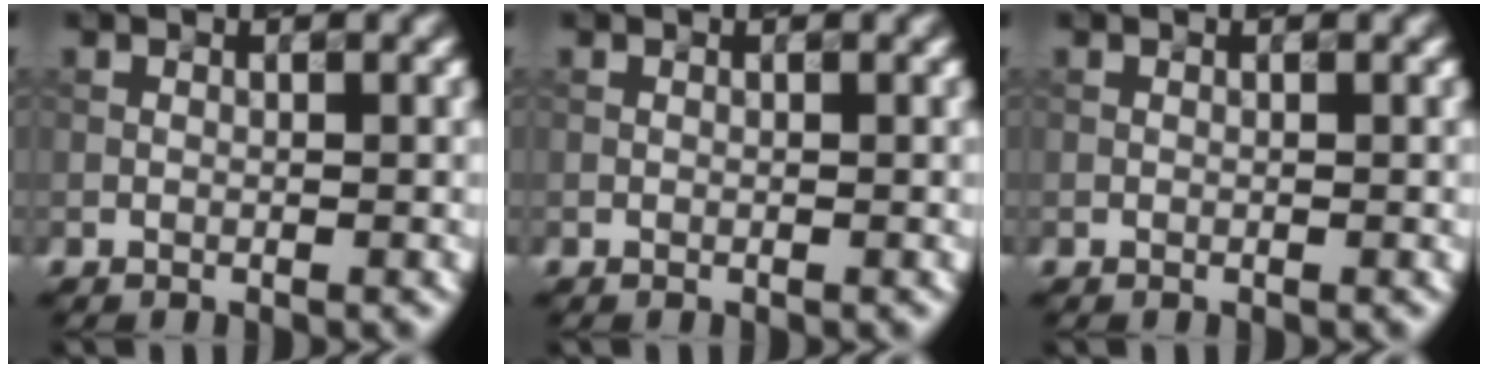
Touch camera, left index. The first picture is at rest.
{"total": 0.0}
{"total": 0.0}